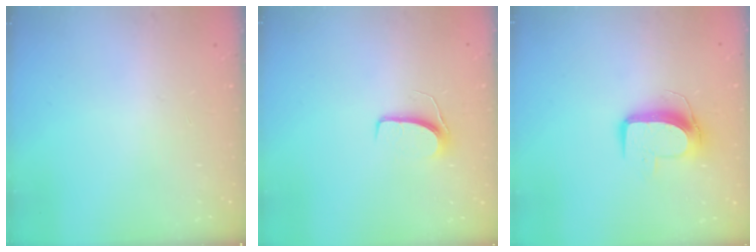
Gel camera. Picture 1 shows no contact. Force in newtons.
{"total": 6.6, "press": 6.6, "slide": 0.5}
{"total": 9.8, "press": 9.8, "slide": 0.4}